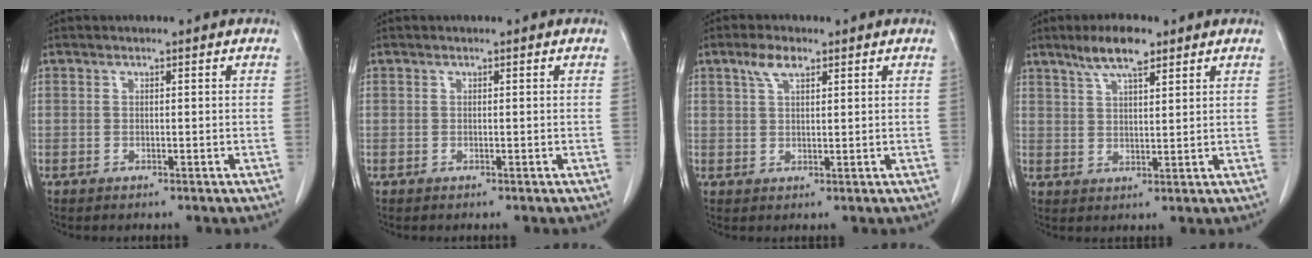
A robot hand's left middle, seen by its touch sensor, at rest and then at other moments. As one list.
[{"total": 0.0}, {"total": 3.4, "force": [2.1, 1.3, 2.4], "torque": [-0.052, 0.009, 0.044]}, {"total": 6.4, "force": [4.6, 1.3, 4.3], "torque": [-0.086, 0.007, 0.082]}]